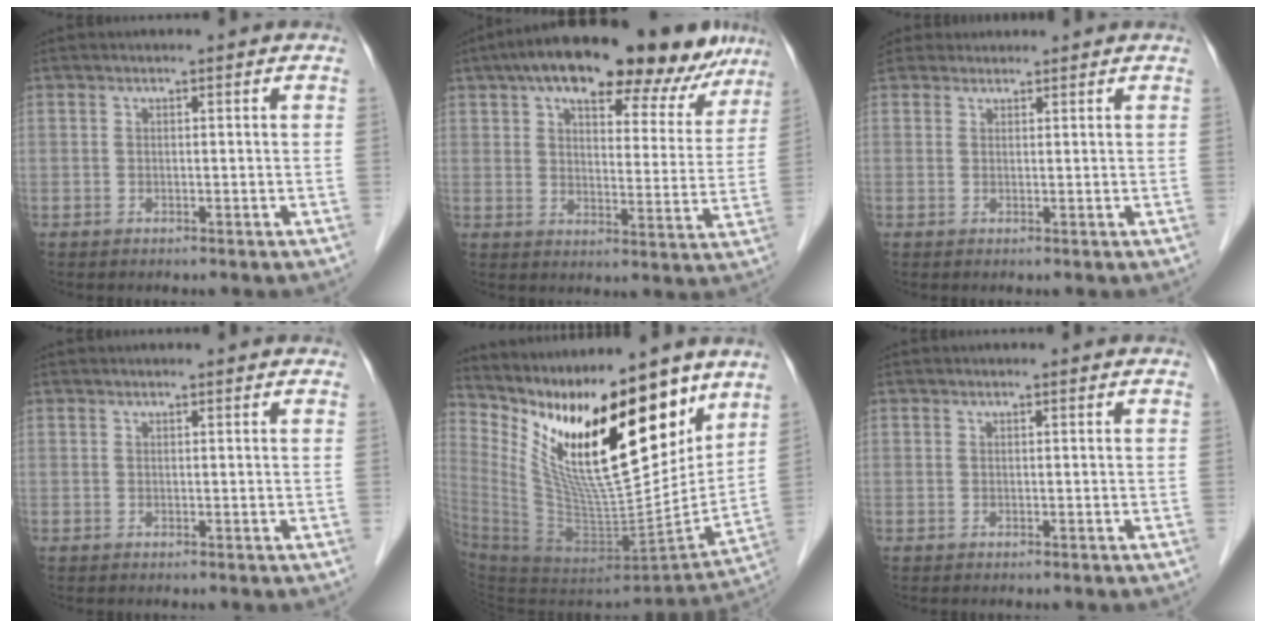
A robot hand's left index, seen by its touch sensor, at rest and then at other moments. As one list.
[{"total": 20.2, "force": [14.9, 7.3, 11.5], "torque": [-0.155, 0.039, 0.195]}, {"total": 2.9, "force": [2.5, 1.5, -0.4], "torque": [0.007, 0.025, 0.043]}, {"total": 1.1, "force": [1.0, 0.2, 0.2], "torque": [-0.007, 0.011, 0.016]}, {"total": 24.7, "force": [14.2, 6.7, 19.1], "torque": [-0.357, -0.012, 0.254]}, {"total": 0.0}]